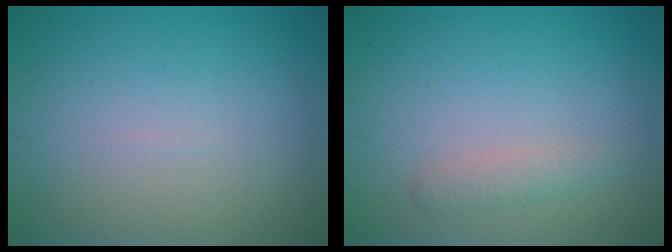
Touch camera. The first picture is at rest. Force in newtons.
{"total": 1.3, "press": 1.3, "slide": 0.0}